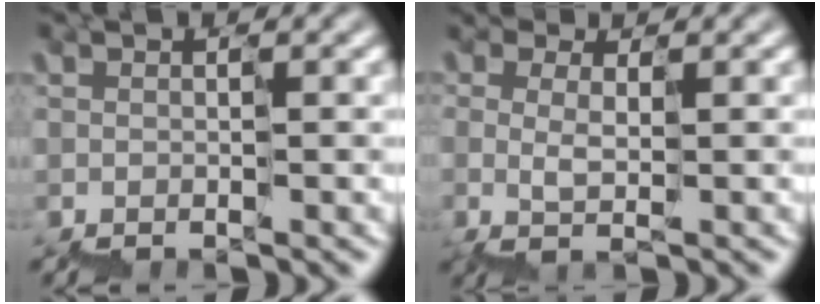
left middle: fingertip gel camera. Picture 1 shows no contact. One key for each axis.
{"total": 1.1, "fx": 0.7, "fy": 0.4, "fz": 0.7, "tx": -0.021, "ty": 0.002, "tz": 0.024}